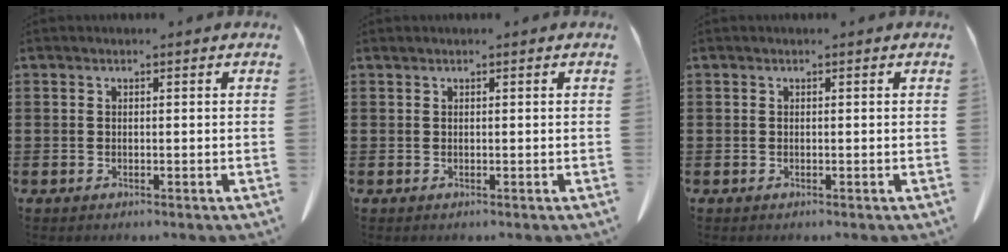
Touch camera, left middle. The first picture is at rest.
{"total": 0.0}
{"total": 0.0}